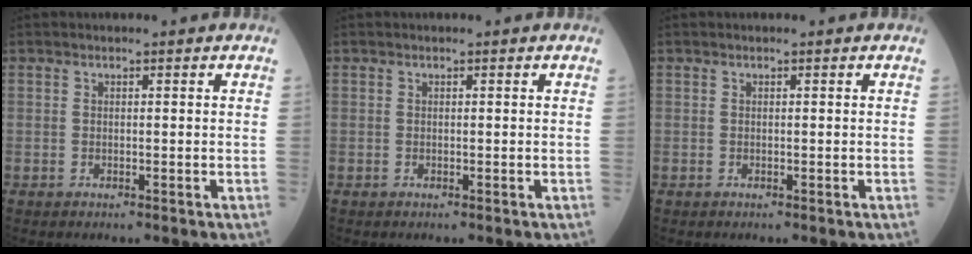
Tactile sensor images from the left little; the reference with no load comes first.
{"total": 0.0}
{"total": 0.0}